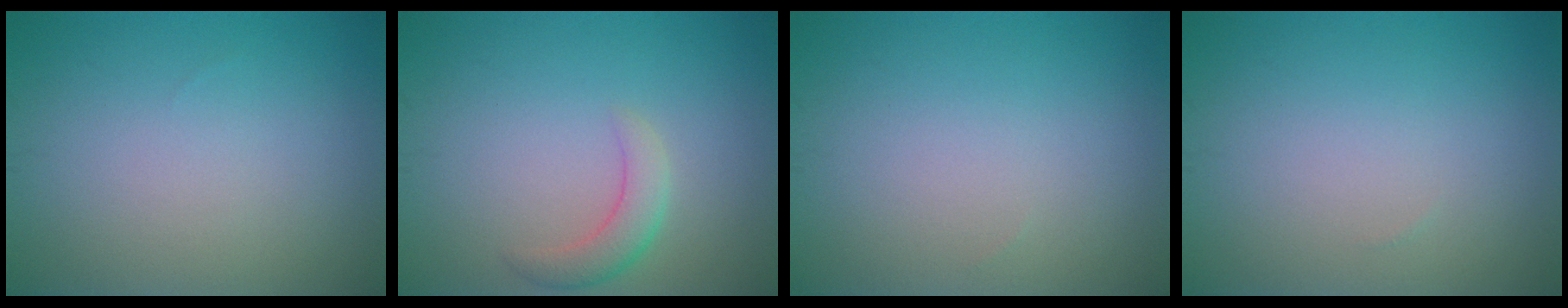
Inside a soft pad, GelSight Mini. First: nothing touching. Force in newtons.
{"total": 2.4, "press": 2.4, "slide": 0.2}
{"total": 0.0}
{"total": 0.0}